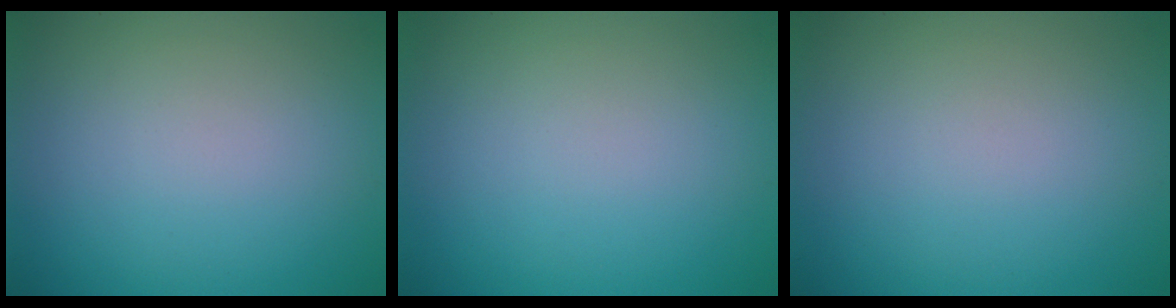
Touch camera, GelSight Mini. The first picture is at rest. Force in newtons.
{"total": 0.0}
{"total": 0.0}